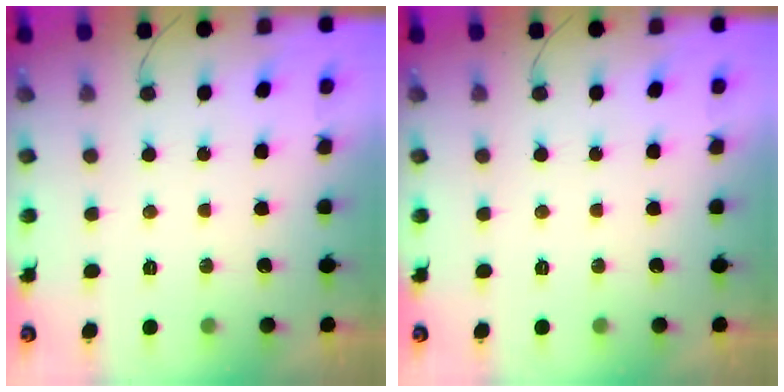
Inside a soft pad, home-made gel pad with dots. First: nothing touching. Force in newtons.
{"total": 0.0}